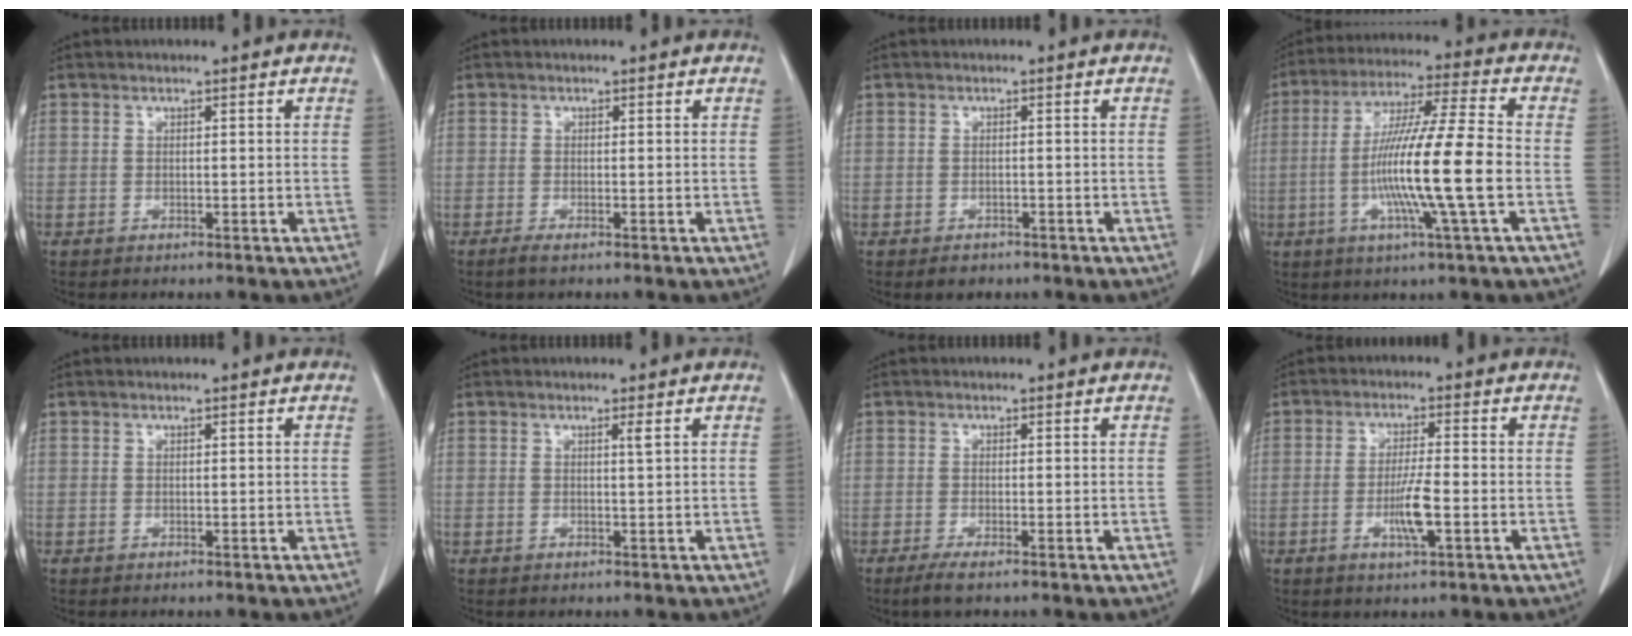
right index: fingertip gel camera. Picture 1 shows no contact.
{"total": 1.2, "force": [-0.9, 0.0, 0.8], "torque": [-0.018, -0.004, -0.017]}
{"total": 1.8, "force": [-1.2, 1.2, 0.5], "torque": [-0.009, 0.001, -0.013]}
{"total": 14.8, "force": [-2.7, -0.9, 14.5], "torque": [-0.269, -0.005, -0.055]}
{"total": 0.0}
{"total": 0.8, "force": [0.4, -0.2, 0.6], "torque": [-0.015, -0.002, 0.013]}
{"total": 2.2, "force": [-1.5, 0.1, 1.6], "torque": [-0.032, -0.007, -0.029]}
{"total": 5.3, "force": [-1.5, 0.4, 5.1], "torque": [-0.096, -0.006, -0.025]}